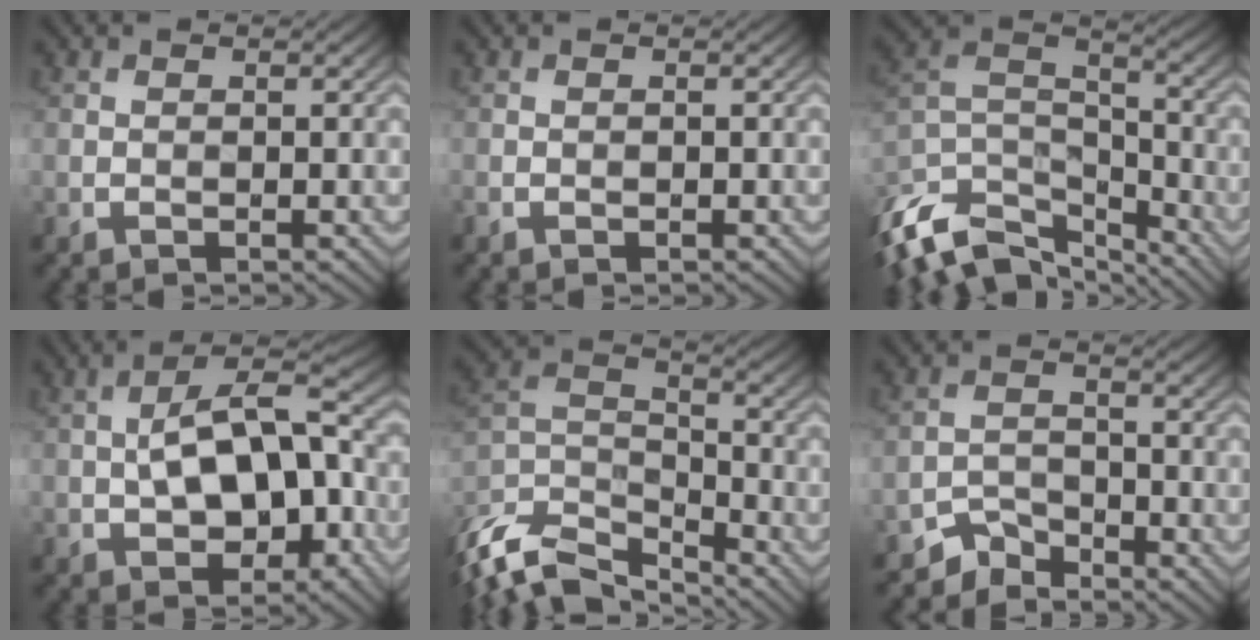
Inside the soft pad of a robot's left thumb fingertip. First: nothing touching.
{"total": 0.6, "force": [-0.5, 0.3, 0.3], "torque": [-0.009, -0.002, -0.008]}
{"total": 15.2, "force": [-11.5, 6.6, 7.4], "torque": [-0.207, -0.011, -0.196]}
{"total": 11.5, "force": [-1.3, 6.1, 9.7], "torque": [-0.163, 0.012, -0.023]}
{"total": 12.9, "force": [-10.3, 4.8, 6.2], "torque": [-0.163, -0.018, -0.186]}
{"total": 3.3, "force": [-3.0, 1.2, 0.5], "torque": [-0.004, 0.006, -0.067]}